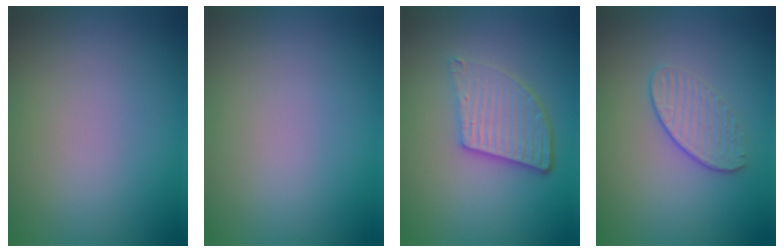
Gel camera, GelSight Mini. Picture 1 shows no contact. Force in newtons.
{"total": 0.0}
{"total": 5.0, "press": 3.6, "slide": 3.5}
{"total": 1.9, "press": 1.5, "slide": 1.2}